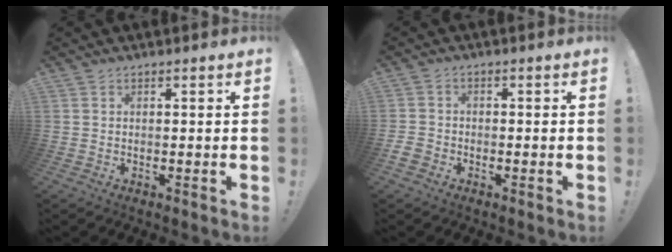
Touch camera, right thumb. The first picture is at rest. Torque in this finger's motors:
{"motor_torque": [0.52, -0.35, -0.09, -0.33, 0.06]}